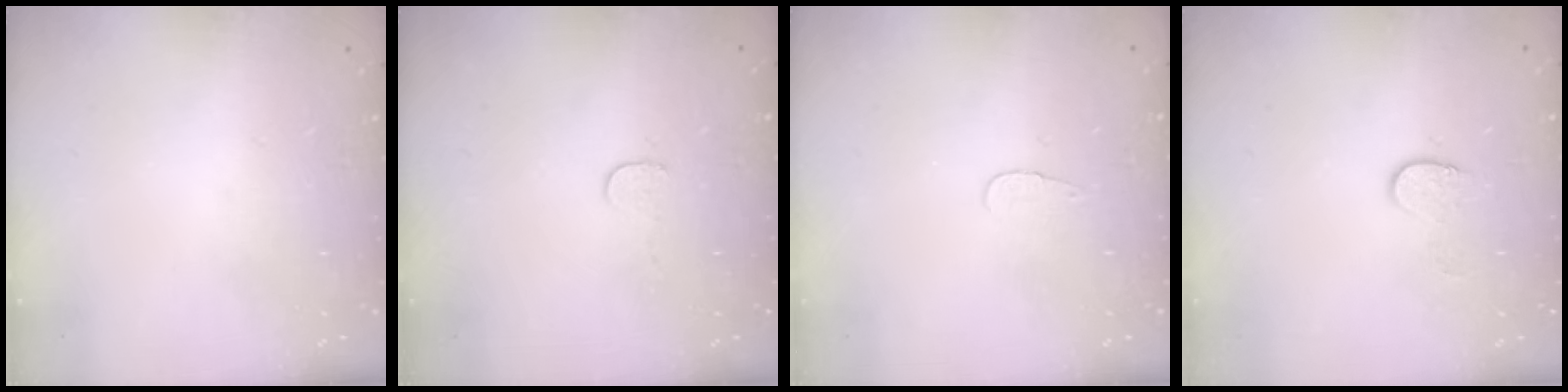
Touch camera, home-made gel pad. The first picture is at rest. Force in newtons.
{"total": 3.4, "press": 3.4, "slide": 0.3}
{"total": 3.4, "press": 3.4, "slide": 0.4}
{"total": 6.2, "press": 6.2, "slide": 0.6}